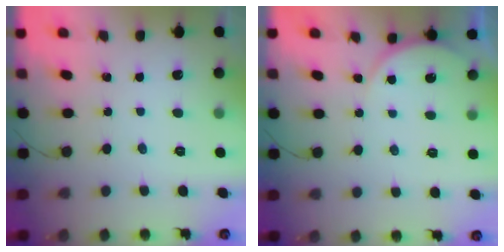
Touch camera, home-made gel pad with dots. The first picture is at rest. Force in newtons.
{"total": 4.4, "press": 3.9, "slide": 2.0}